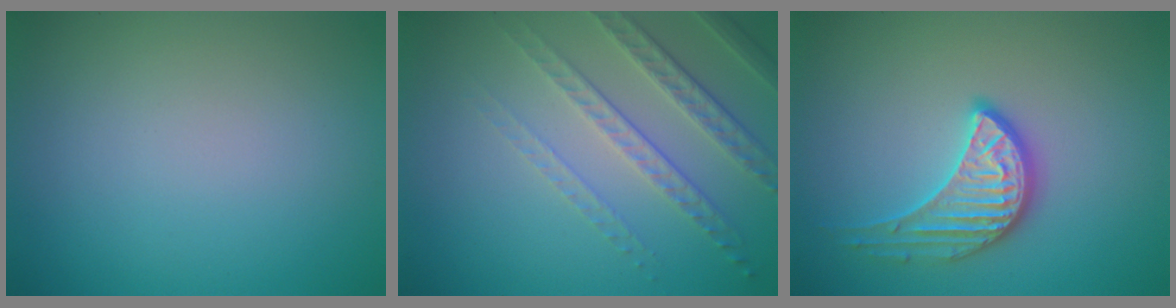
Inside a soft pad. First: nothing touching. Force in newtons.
{"total": 4.5, "press": 3.1, "slide": 3.3}
{"total": 3.3, "press": 3.1, "slide": 1.2}